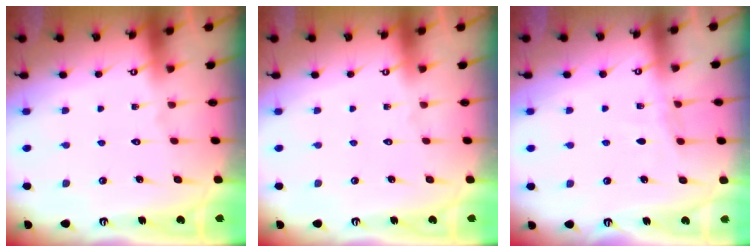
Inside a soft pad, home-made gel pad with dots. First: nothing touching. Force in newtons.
{"total": 0.0}
{"total": 3.8, "press": 3.7, "slide": 0.5}